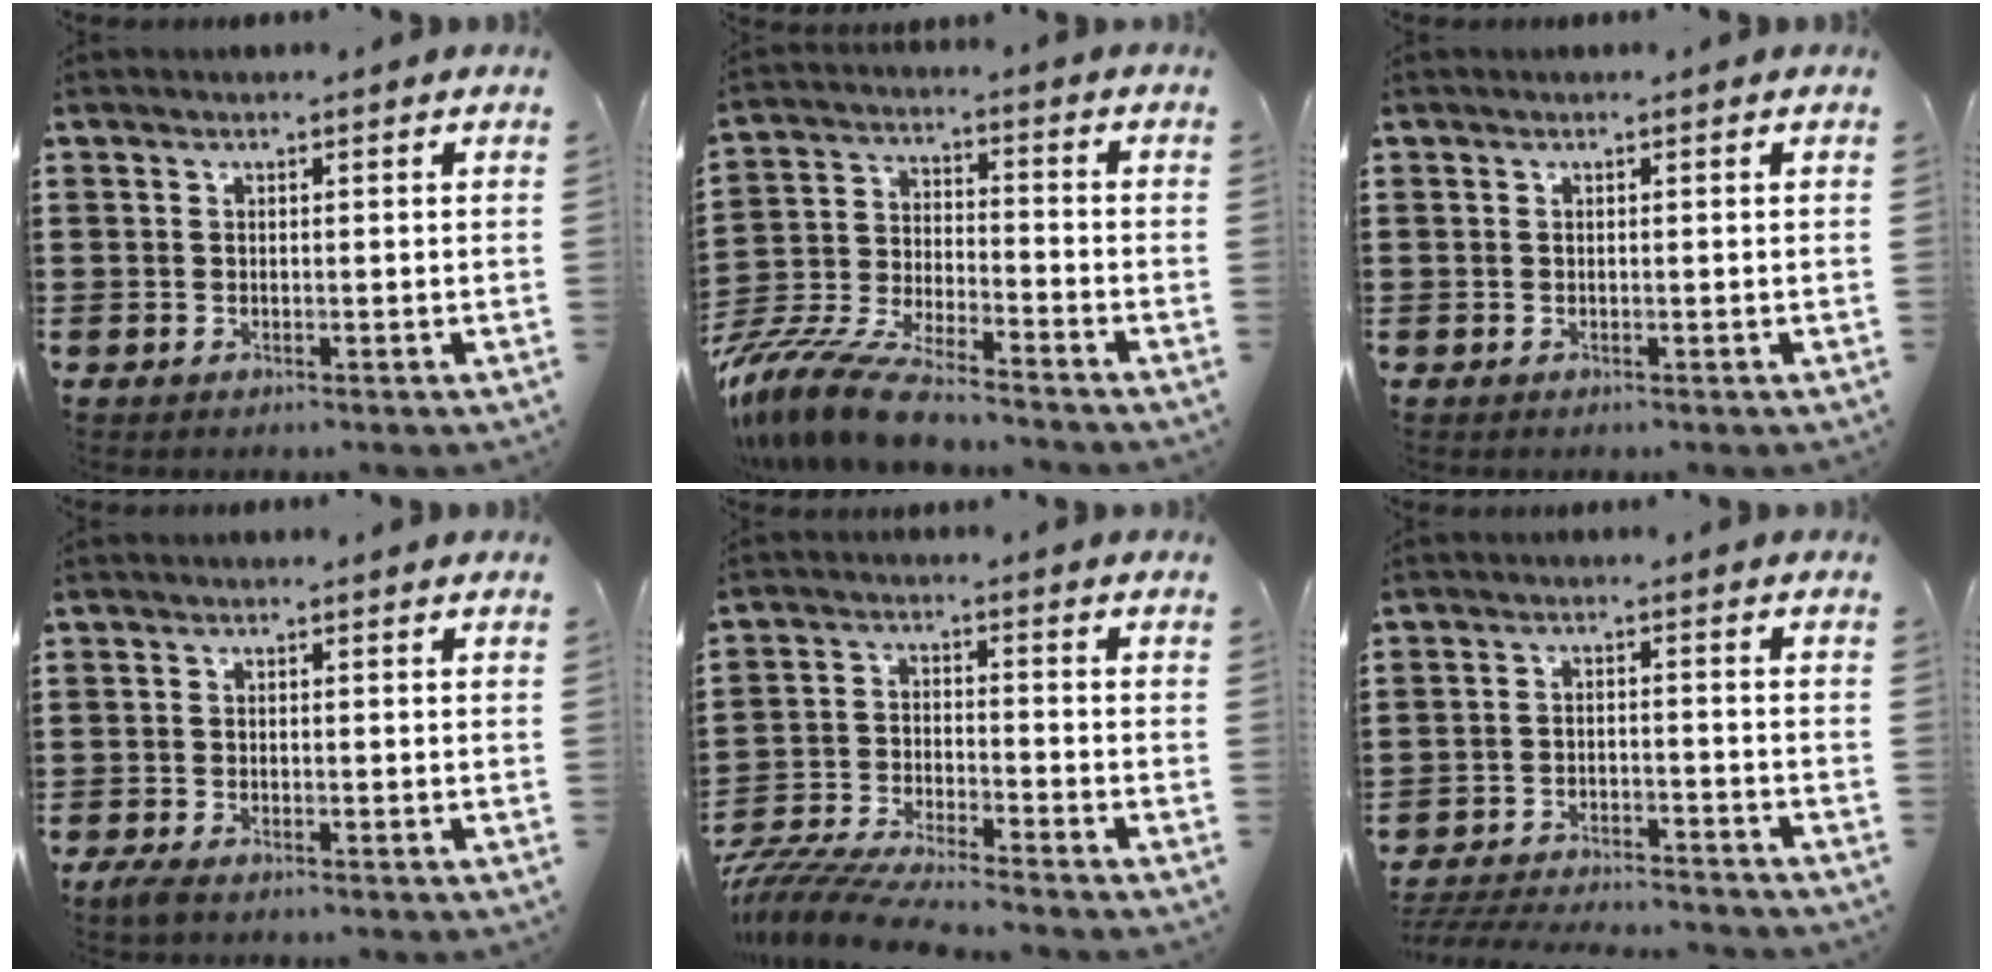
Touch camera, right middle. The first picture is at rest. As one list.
[{"total": 10.1, "force": [-9.3, 0.9, 3.8], "torque": [-0.092, 0.006, -0.190]}, {"total": 0.0}, {"total": 1.5, "force": [-1.2, 0.2, 1.0], "torque": [-0.026, -0.006, -0.023]}, {"total": 6.6, "force": [-6.4, 0.1, 1.6], "torque": [-0.047, -0.009, -0.132]}, {"total": 4.5, "force": [-4.4, 0.2, 0.7], "torque": [-0.019, 0.001, -0.094]}]